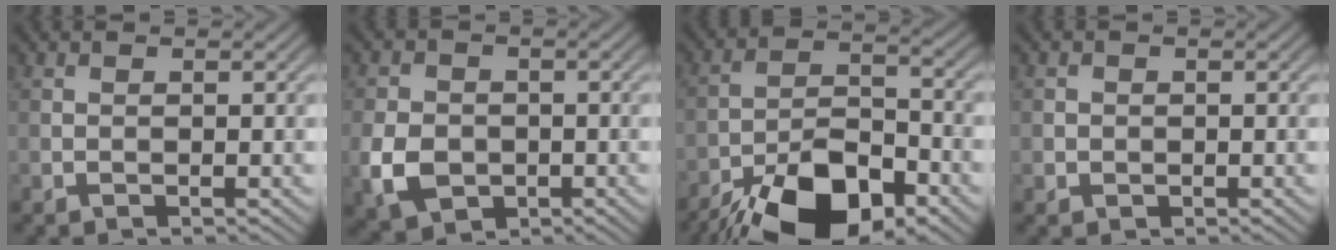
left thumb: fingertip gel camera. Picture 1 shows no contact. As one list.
[{"total": 6.1, "force": [-1.8, 4.8, 3.4], "torque": [-0.086, -0.013, -0.041]}, {"total": 15.1, "force": [-10.2, 6.1, 9.3], "torque": [-0.170, -0.018, -0.180]}, {"total": 1.4, "force": [-0.1, 1.4, 0.2], "torque": [0.002, -0.005, -0.003]}]